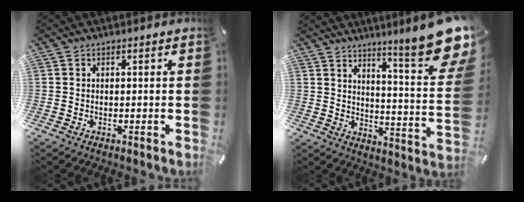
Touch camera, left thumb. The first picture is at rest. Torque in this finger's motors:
{"motor_torque": [2.97, 2.03, 1.38, -1.38, 0.22]}